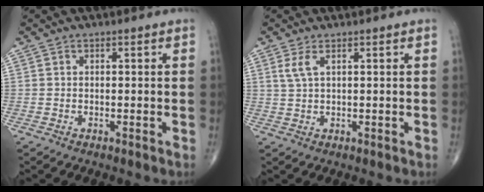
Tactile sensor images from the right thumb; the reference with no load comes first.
{"total": 2.5, "force": [1.2, 0.8, 2.1], "torque": [-0.054, 0.004, 0.033]}